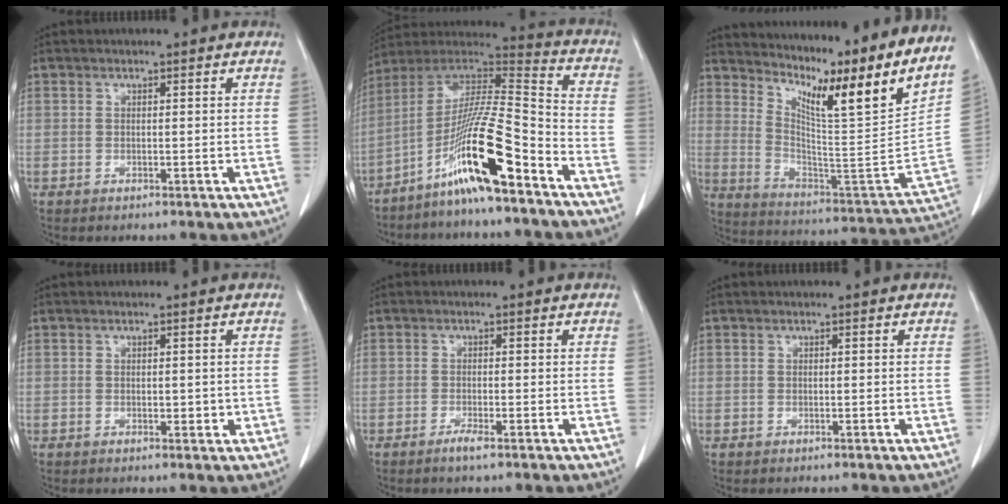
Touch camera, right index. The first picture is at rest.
{"total": 16.2, "force": [-9.4, 0.4, 13.2], "torque": [-0.253, -0.002, -0.174]}
{"total": 23.4, "force": [18.1, -0.6, 14.8], "torque": [-0.235, -0.077, 0.271]}
{"total": 1.4, "force": [0.0, 0.8, 1.2], "torque": [-0.016, -0.001, 0.002]}
{"total": 1.7, "force": [-1.1, 0.0, 1.3], "torque": [-0.025, -0.002, -0.023]}
{"total": 0.0}